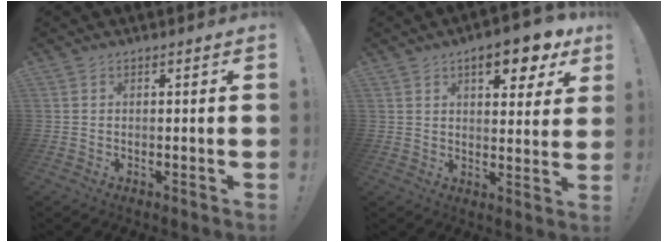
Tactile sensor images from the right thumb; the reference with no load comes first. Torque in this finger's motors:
{"motor_torque": [0.34, 2.55, 1.20, 0.31, 0.04]}